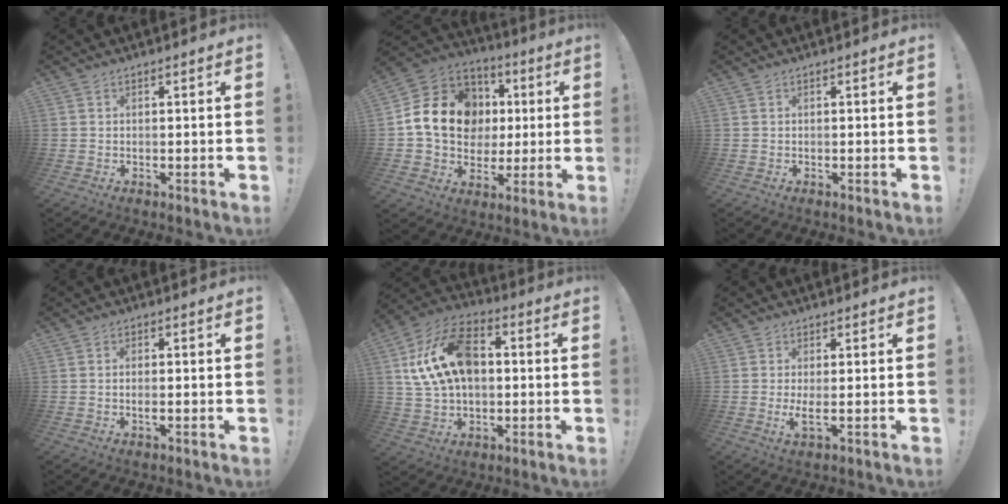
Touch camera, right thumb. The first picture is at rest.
{"total": 18.5, "force": [3.5, 15.0, 10.3], "torque": [-0.155, 0.003, 0.086]}
{"total": 0.0}
{"total": 1.6, "force": [-0.4, 0.3, 1.5], "torque": [-0.023, -0.002, -0.008]}
{"total": 19.2, "force": [3.6, 12.9, 13.7], "torque": [-0.236, 0.004, 0.070]}
{"total": 3.4, "force": [0.7, 0.1, 3.3], "torque": [-0.049, -0.019, 0.013]}